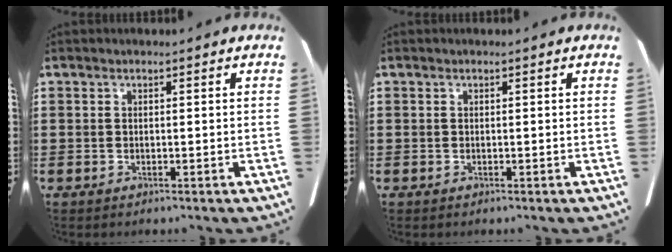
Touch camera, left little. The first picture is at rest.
{"total": 0.0}